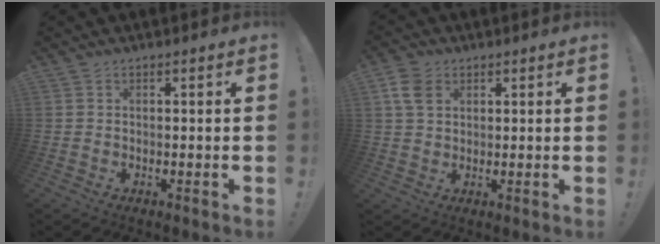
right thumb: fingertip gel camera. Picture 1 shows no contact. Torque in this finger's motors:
{"motor_torque": [0.07, 0.09, -0.19, -0.10, 0.06]}